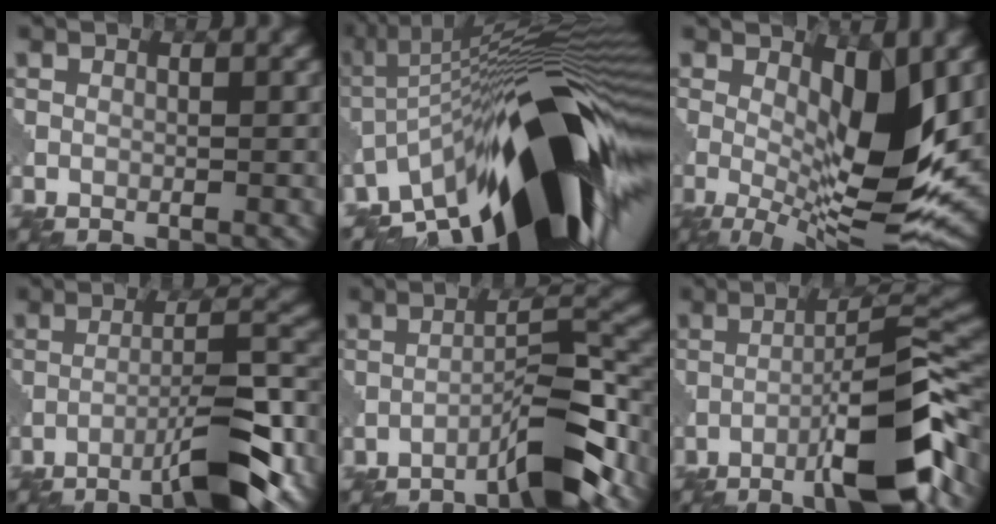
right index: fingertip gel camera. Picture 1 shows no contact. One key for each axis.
{"total": 18.2, "fx": -6.9, "fy": 5.7, "fz": 15.9, "tx": -0.226, "ty": 0.030, "tz": -0.141}
{"total": 9.9, "fx": 1.0, "fy": 3.2, "fz": 9.4, "tx": -0.153, "ty": -0.012, "tz": 0.023}
{"total": 7.8, "fx": -4.9, "fy": 1.1, "fz": 5.9, "tx": -0.085, "ty": 0.016, "tz": -0.079}
{"total": 5.8, "fx": -4.1, "fy": 0.6, "fz": 4.0, "tx": -0.057, "ty": 0.018, "tz": -0.070}
{"total": 10.9, "fx": -5.7, "fy": 1.9, "fz": 9.2, "tx": -0.133, "ty": 0.017, "tz": -0.091}